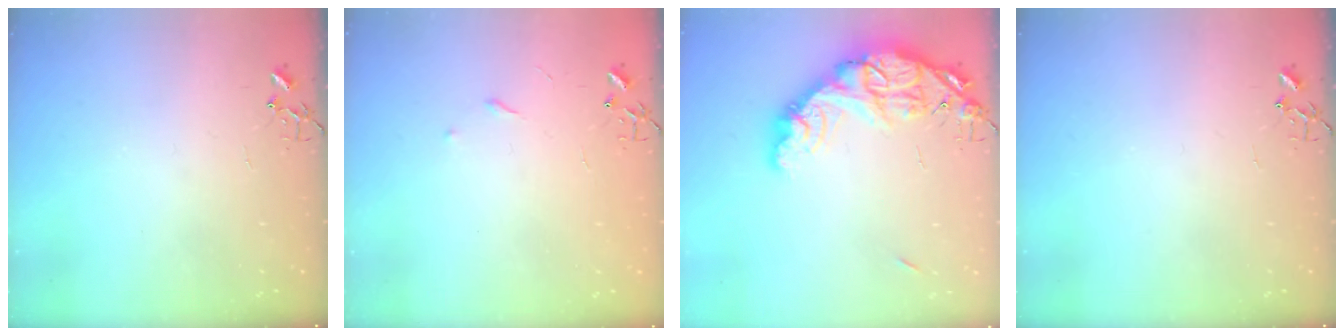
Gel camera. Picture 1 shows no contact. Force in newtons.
{"total": 3.7, "press": 3.6, "slide": 0.4}
{"total": 20.6, "press": 20.5, "slide": 1.7}
{"total": 0.0}